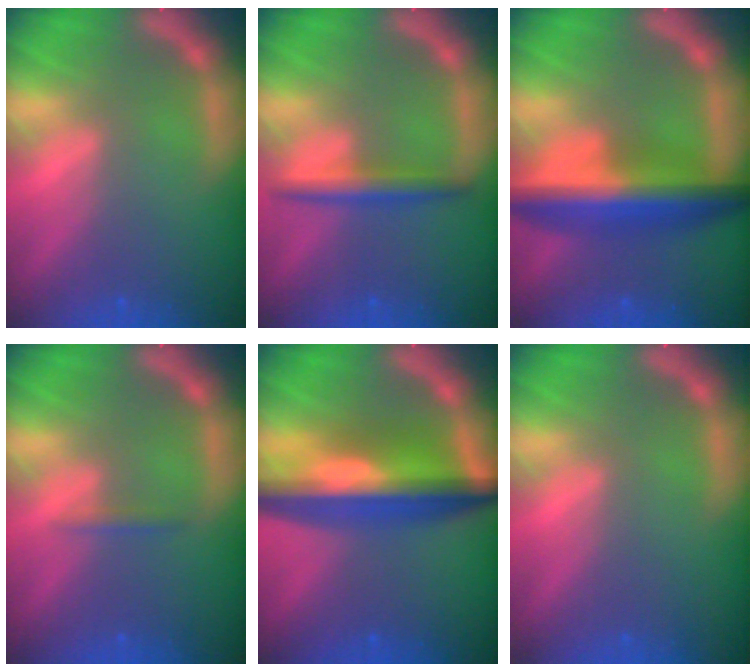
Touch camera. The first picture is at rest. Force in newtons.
{"total": 3.0}
{"total": 8.4}
{"total": 0.9}
{"total": 10.0}
{"total": 0.0}